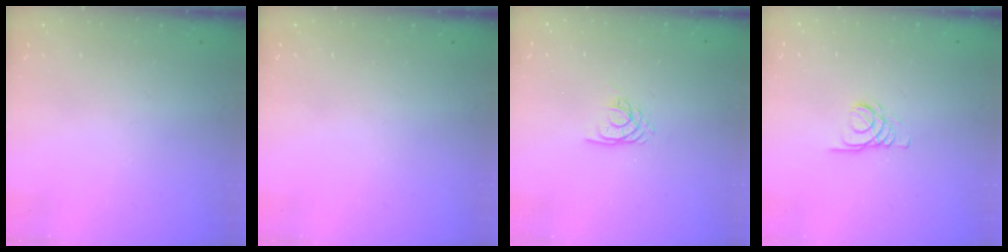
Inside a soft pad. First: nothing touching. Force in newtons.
{"total": 0.0}
{"total": 2.7, "press": 2.7, "slide": 0.1}
{"total": 2.1, "press": 2.1, "slide": 0.2}